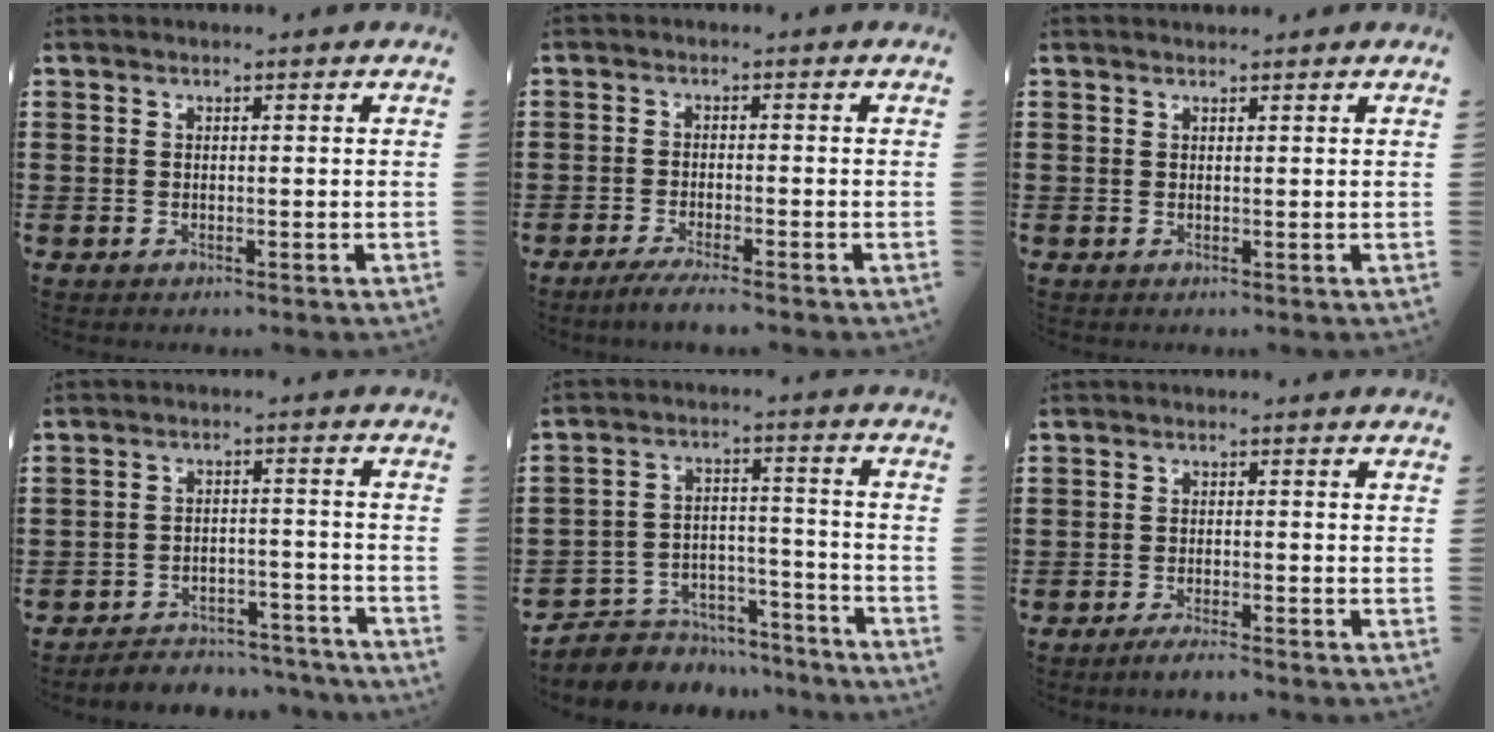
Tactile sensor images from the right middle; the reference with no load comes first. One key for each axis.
{"total": 2.4, "fx": -2.2, "fy": -0.3, "fz": 1.1, "tx": -0.016, "ty": -0.001, "tz": -0.042}
{"total": 0.6, "fx": 0.6, "fy": 0.1, "fz": 0.0, "tx": 0.008, "ty": -0.004, "tz": 0.009}
{"total": 4.3, "fx": -4.3, "fy": 0.5, "fz": 0.1, "tx": -0.006, "ty": 0.008, "tz": -0.091}
{"total": 5.0, "fx": -4.5, "fy": 2.3, "fz": 0.1, "tx": -0.006, "ty": 0.017, "tz": -0.093}
{"total": 1.9, "fx": -1.7, "fy": -0.1, "fz": 0.8, "tx": -0.014, "ty": 0.000, "tz": -0.031}